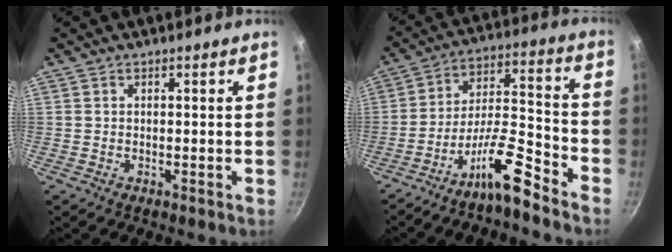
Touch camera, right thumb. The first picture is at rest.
{"total": 11.7, "force": [-8.5, 2.3, 7.6], "torque": [-0.131, 0.077, -0.156]}